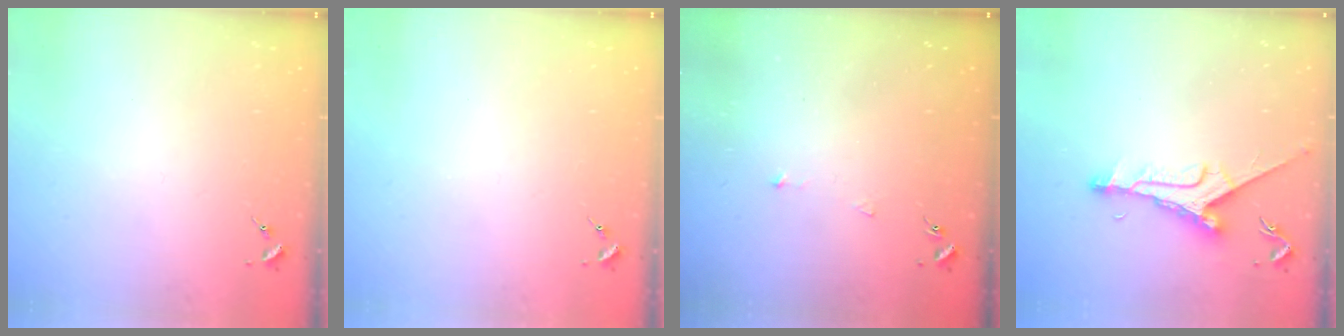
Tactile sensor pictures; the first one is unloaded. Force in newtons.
{"total": 0.0}
{"total": 3.4, "press": 3.4, "slide": 0.2}
{"total": 9.5, "press": 9.5, "slide": 0.6}